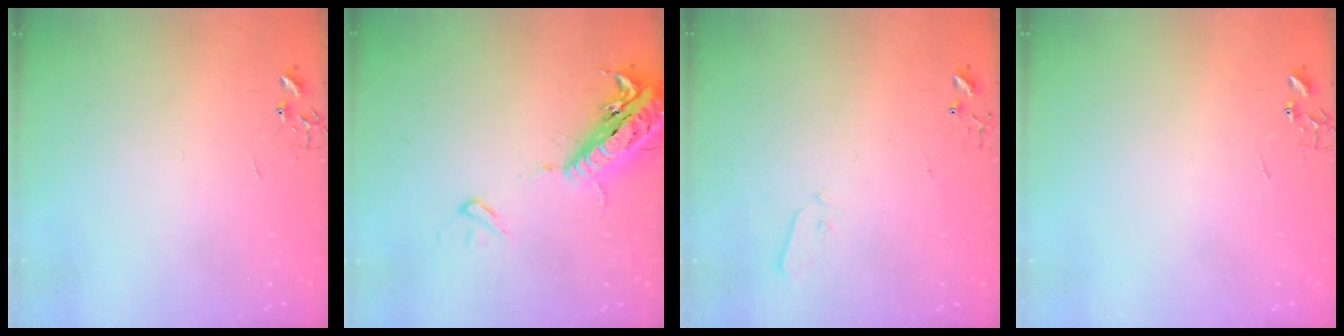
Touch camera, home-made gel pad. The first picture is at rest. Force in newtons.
{"total": 18.4, "press": 18.0, "slide": 4.0}
{"total": 3.4, "press": 3.3, "slide": 0.5}
{"total": 0.0}